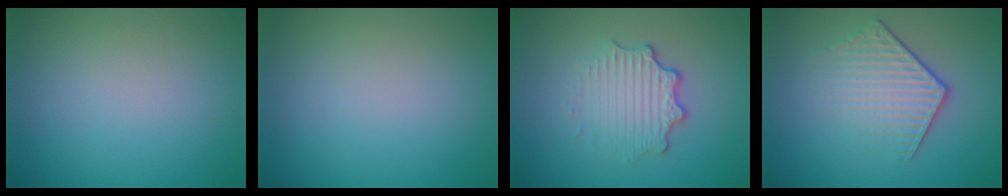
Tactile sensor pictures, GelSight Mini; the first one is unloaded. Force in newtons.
{"total": 0.0}
{"total": 3.4, "press": 2.6, "slide": 2.2}
{"total": 4.0, "press": 2.8, "slide": 2.9}